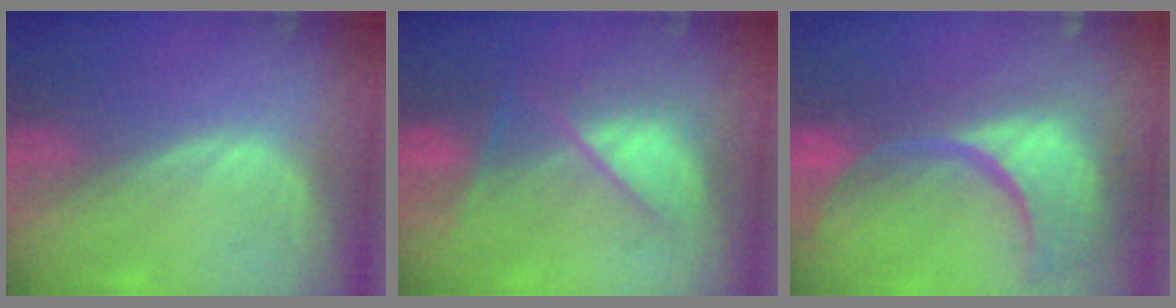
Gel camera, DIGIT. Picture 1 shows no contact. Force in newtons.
{"total": 7.2, "press": 7.2, "slide": 0.2}
{"total": 15.4, "press": 12.1, "slide": 9.6}